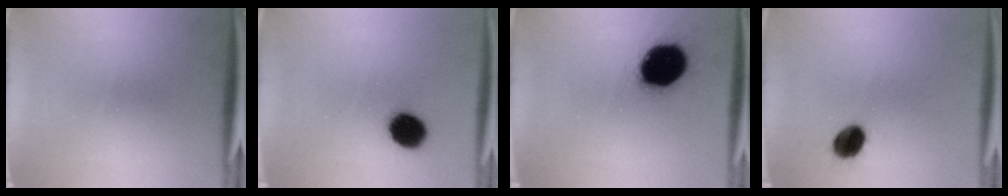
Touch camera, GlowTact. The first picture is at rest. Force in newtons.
{"total": 8.5}
{"total": 19.4}
{"total": 6.4}